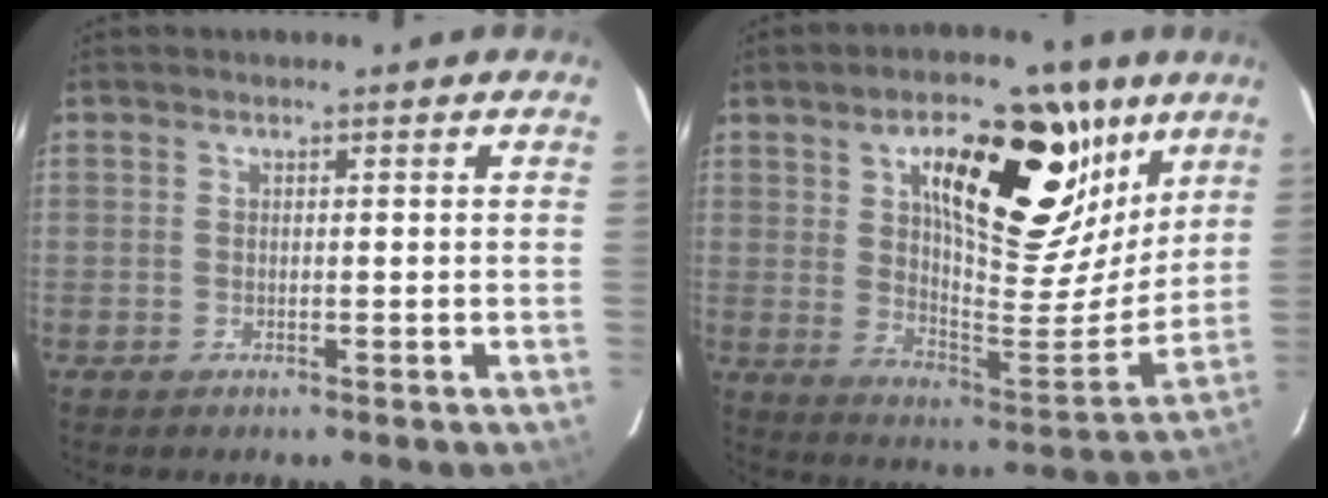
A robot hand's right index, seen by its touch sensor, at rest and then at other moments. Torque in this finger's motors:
{"motor_torque": [1.11, 0.88, 0.90, 0.14]}